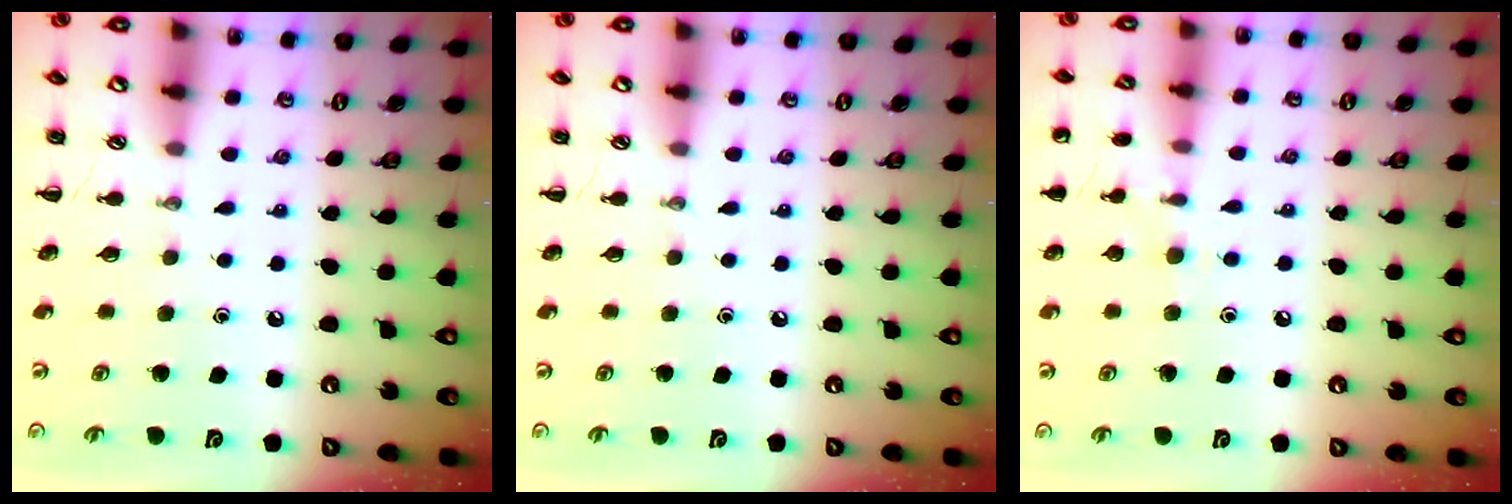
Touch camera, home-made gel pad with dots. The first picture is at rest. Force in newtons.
{"total": 0.0}
{"total": 7.4, "press": 7.2, "slide": 1.9}